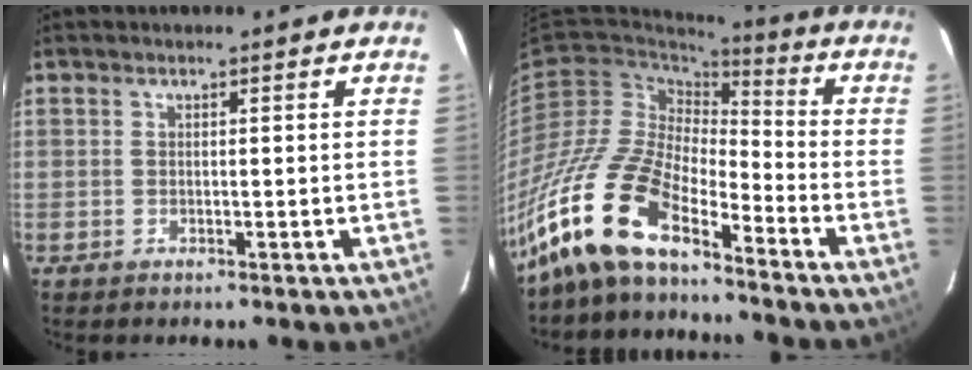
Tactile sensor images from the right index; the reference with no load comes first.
{"total": 19.1, "force": [-14.7, 6.5, 10.2], "torque": [-0.222, -0.010, -0.292]}